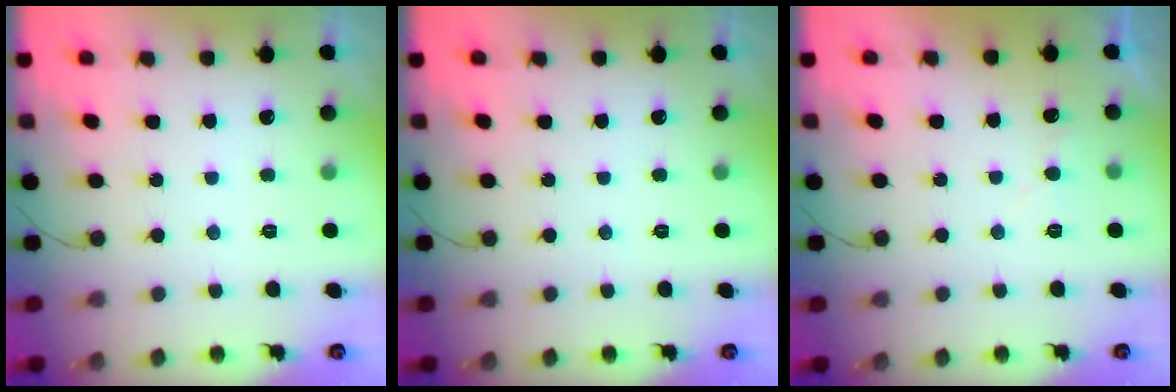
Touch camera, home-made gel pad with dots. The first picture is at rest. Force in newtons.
{"total": 0.0}
{"total": 3.9, "press": 3.8, "slide": 0.3}